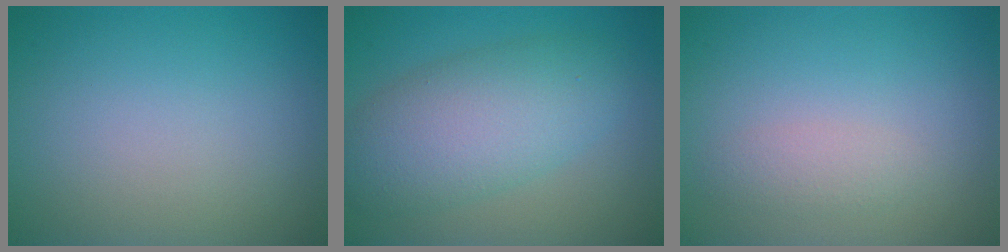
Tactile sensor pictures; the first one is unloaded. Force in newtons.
{"total": 6.9, "press": 6.9, "slide": 0.4}
{"total": 1.4, "press": 1.4, "slide": 0.1}